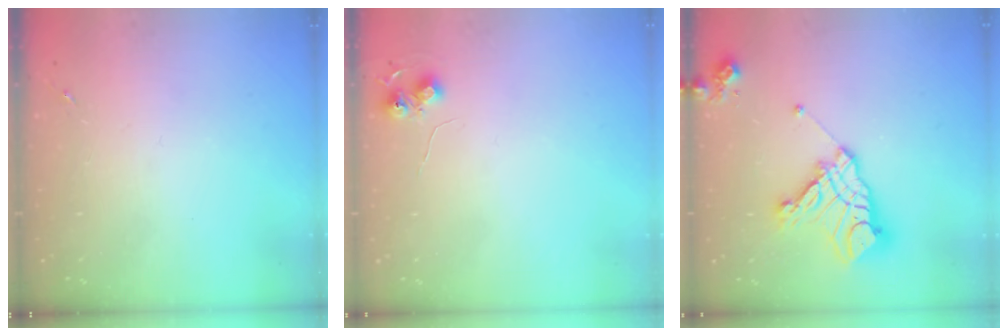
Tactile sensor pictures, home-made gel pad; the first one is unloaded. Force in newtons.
{"total": 5.6, "press": 5.6, "slide": 0.8}
{"total": 16.6, "press": 16.5, "slide": 2.1}